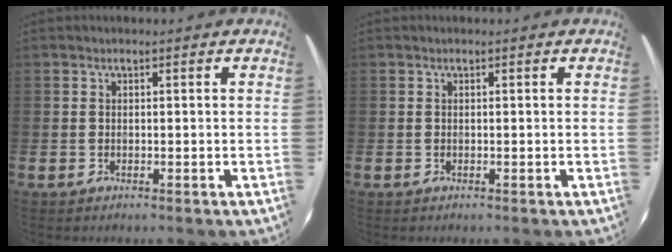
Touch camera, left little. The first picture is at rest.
{"total": 0.0}